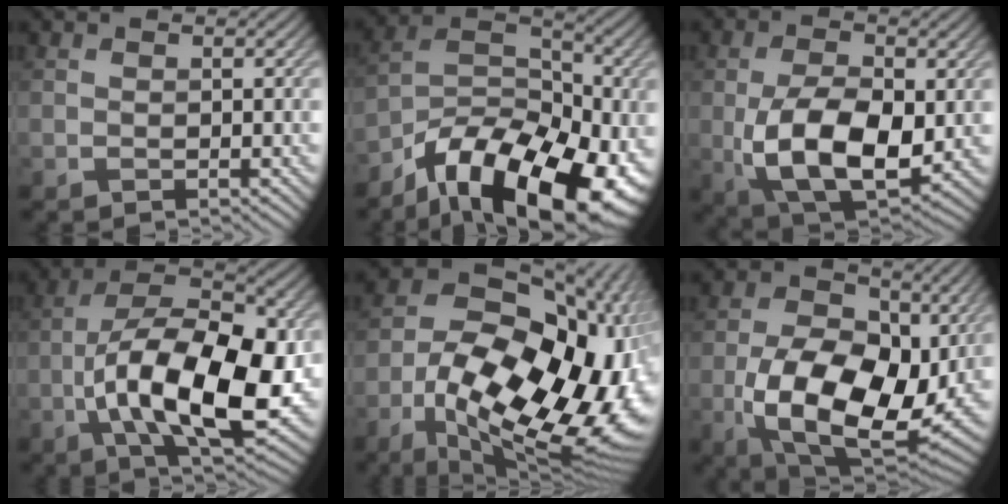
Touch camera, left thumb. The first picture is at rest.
{"total": 17.1, "force": [-9.6, 8.8, 11.1], "torque": [-0.202, -0.027, -0.155]}
{"total": 12.0, "force": [-1.5, 6.6, 9.9], "torque": [-0.192, -0.016, -0.023]}
{"total": 16.3, "force": [-3.2, 7.5, 14.1], "torque": [-0.233, 0.001, -0.065]}
{"total": 20.1, "force": [-4.8, 12.0, 15.5], "torque": [-0.264, -0.040, -0.048]}
{"total": 15.7, "force": [-1.9, 10.0, 11.9], "torque": [-0.222, -0.028, -0.033]}